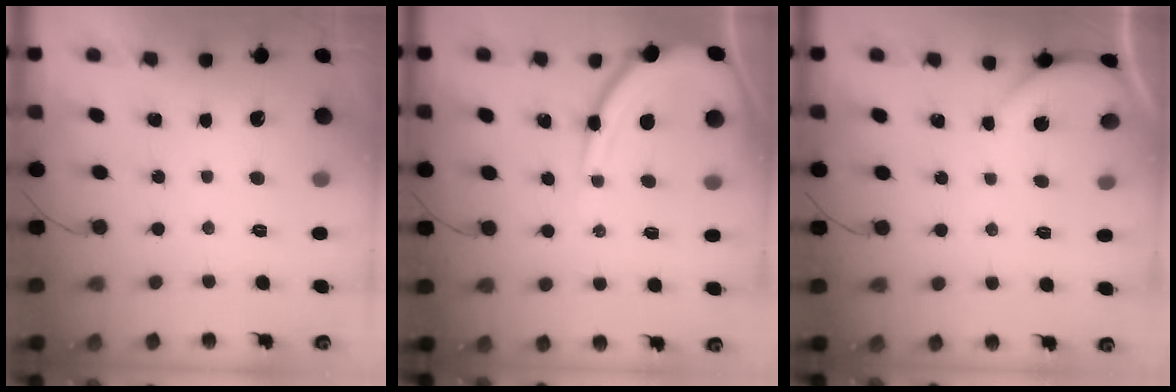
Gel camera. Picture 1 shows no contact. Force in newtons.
{"total": 10.5, "press": 10.4, "slide": 1.1}
{"total": 1.6, "press": 1.6, "slide": 0.1}